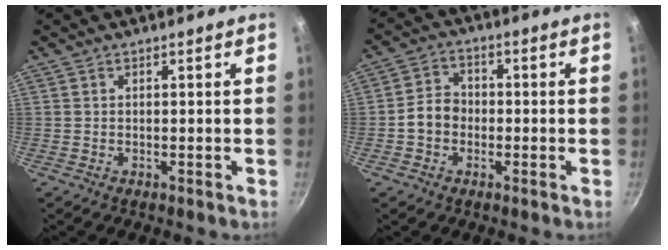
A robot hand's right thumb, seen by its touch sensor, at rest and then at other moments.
{"total": 5.3, "force": [-1.2, 4.4, 2.7], "torque": [-0.023, 0.022, -0.031]}